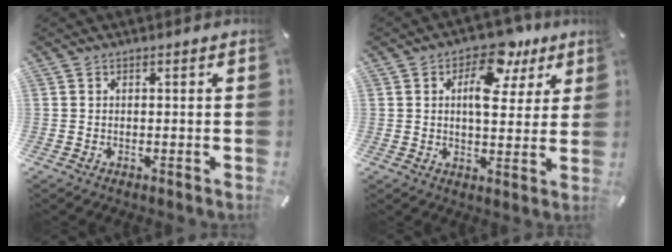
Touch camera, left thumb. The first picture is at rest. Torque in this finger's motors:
{"motor_torque": [0.26, 0.54, 0.97, -0.52, 0.19]}